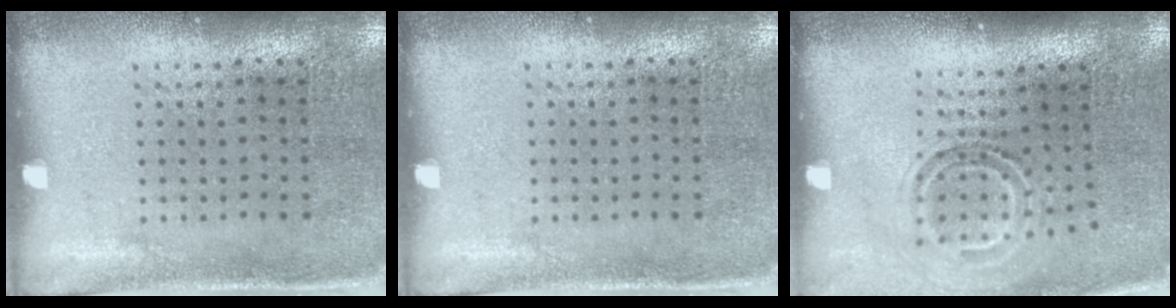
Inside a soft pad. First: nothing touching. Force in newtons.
{"total": 0.0}
{"total": 1.7, "press": 1.1, "slide": 1.3}